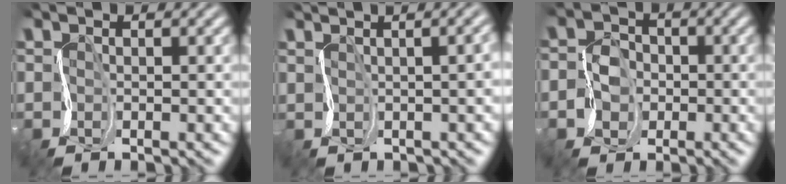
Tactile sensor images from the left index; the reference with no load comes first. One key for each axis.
{"total": 7.6, "fx": 2.0, "fy": 3.9, "fz": 6.2, "tx": -0.021, "ty": 0.049, "tz": -0.010}
{"total": 2.1, "fx": -0.7, "fy": 2.0, "fz": 0.4, "tx": -0.019, "ty": 0.013, "tz": -0.022}